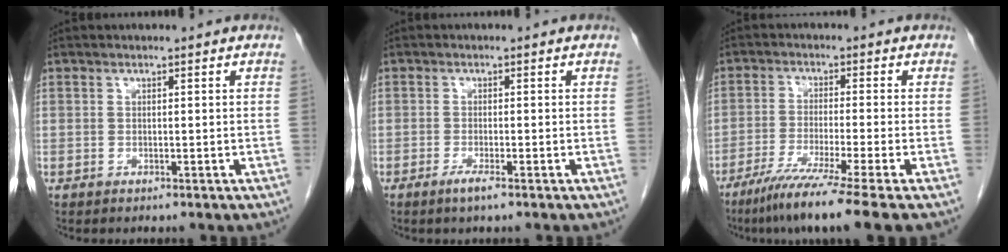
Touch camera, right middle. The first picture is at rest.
{"total": 1.9, "force": [-1.3, -0.1, 1.5], "torque": [-0.035, -0.006, -0.025]}
{"total": 11.1, "force": [-8.0, -2.3, 7.4], "torque": [-0.118, -0.042, -0.129]}